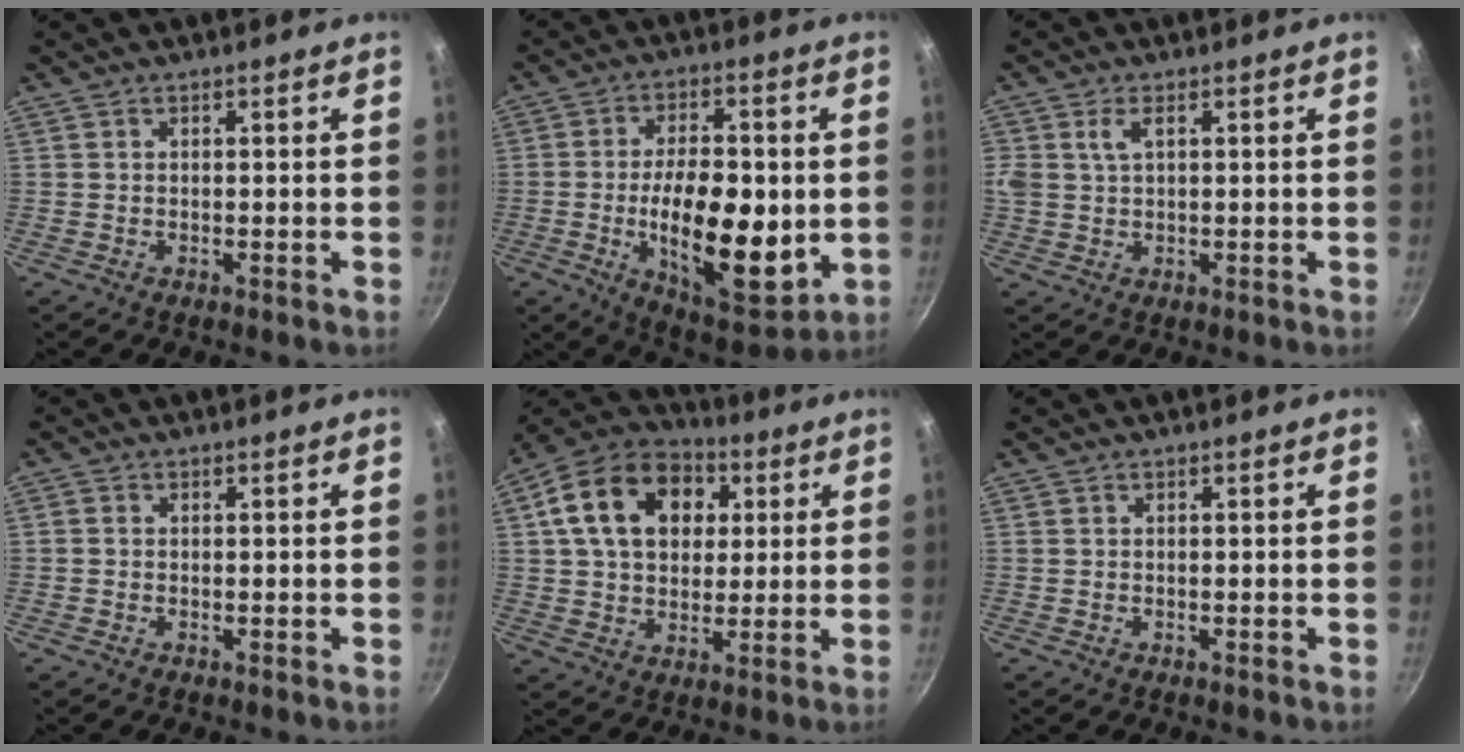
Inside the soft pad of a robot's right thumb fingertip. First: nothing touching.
{"total": 19.9, "force": [-2.2, 9.4, 17.5], "torque": [-0.251, -0.011, -0.029]}
{"total": 3.8, "force": [1.4, 2.1, 2.9], "torque": [-0.049, 0.000, 0.027]}
{"total": 0.7, "force": [-0.1, 0.7, 0.3], "torque": [-0.005, 0.003, -0.004]}
{"total": 18.8, "force": [5.2, 13.5, 11.9], "torque": [-0.181, 0.016, 0.078]}
{"total": 0.0}